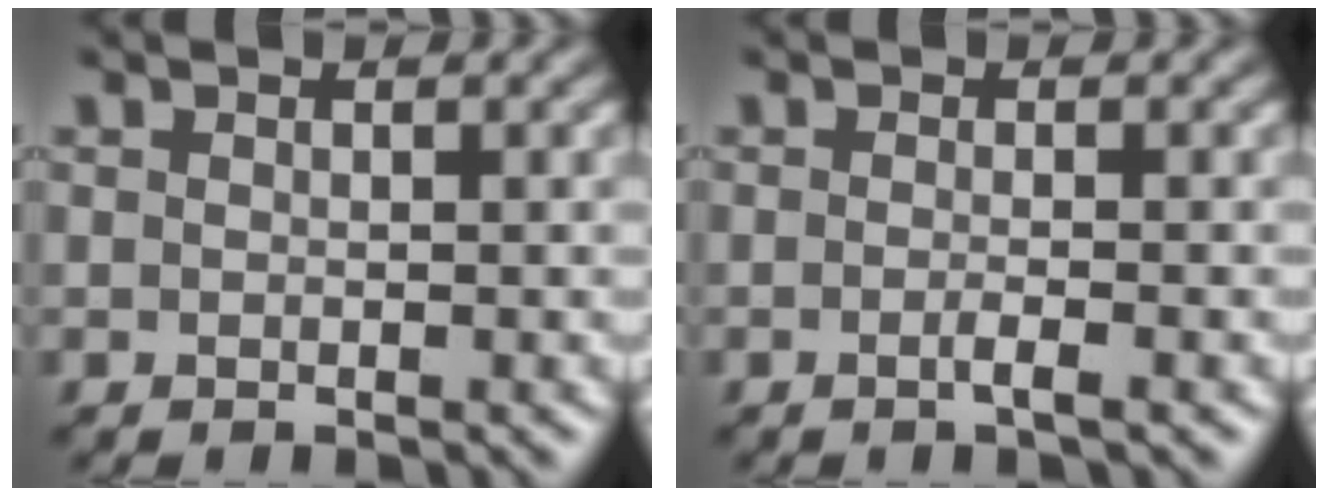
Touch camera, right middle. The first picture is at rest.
{"total": 1.2, "force": [-0.5, 0.3, 1.1], "torque": [-0.017, -0.003, -0.014]}